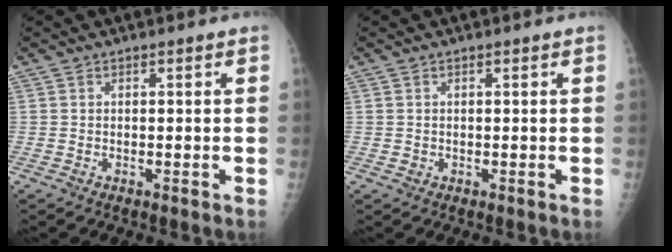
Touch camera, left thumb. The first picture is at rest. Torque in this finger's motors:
{"motor_torque": [0.00, 0.09, 0.26, -0.04, -0.01]}